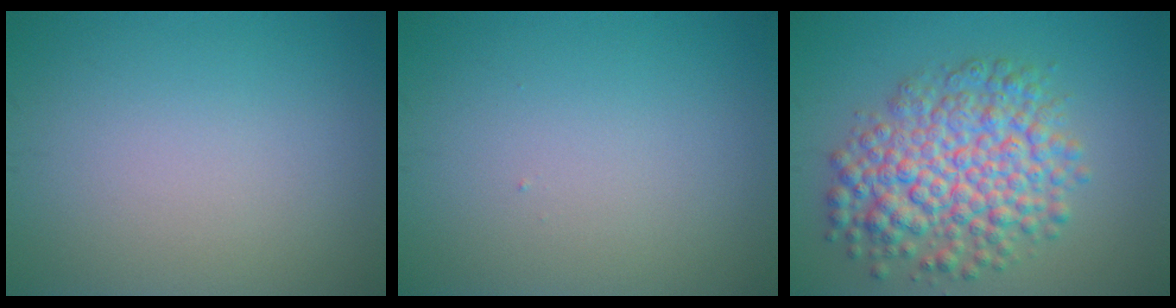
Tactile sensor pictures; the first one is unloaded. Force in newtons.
{"total": 0.0}
{"total": 8.0, "press": 8.0, "slide": 0.2}